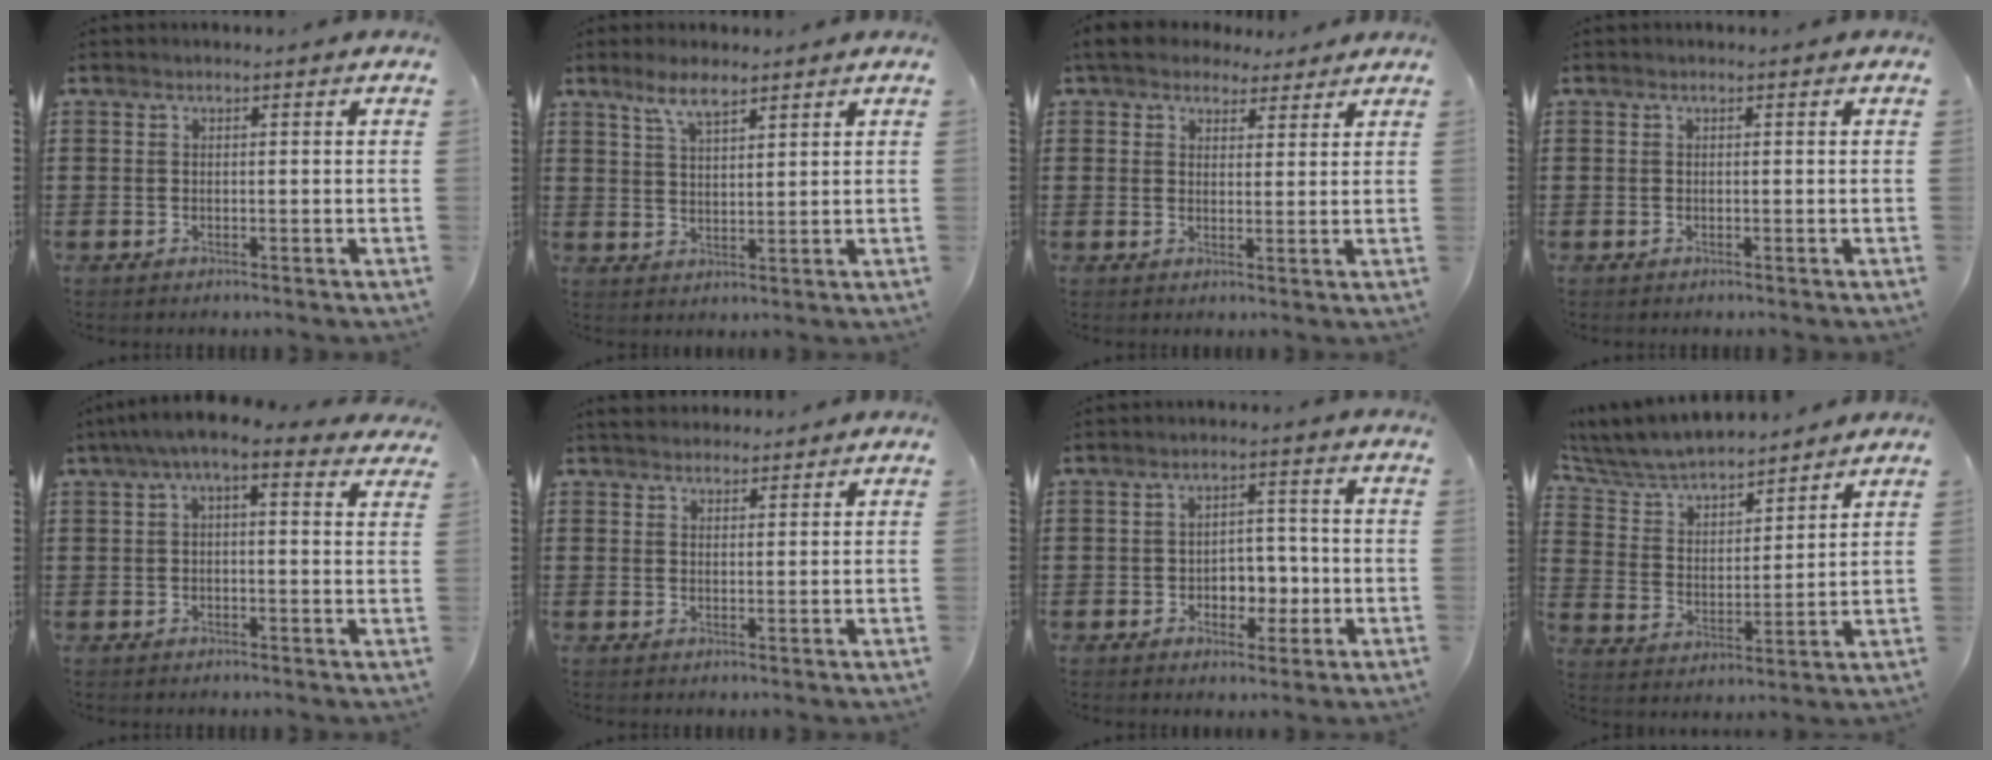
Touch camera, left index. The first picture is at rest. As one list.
[{"total": 4.9, "force": [3.6, 1.4, 3.0], "torque": [-0.068, 0.003, 0.065]}, {"total": 4.9, "force": [4.1, 2.3, 1.5], "torque": [-0.045, 0.004, 0.078]}, {"total": 0.0}, {"total": 4.7, "force": [2.4, 1.1, 3.9], "torque": [-0.080, 0.002, 0.039]}, {"total": 2.7, "force": [2.6, 0.9, 0.2], "torque": [-0.011, 0.001, 0.050]}, {"total": 4.4, "force": [-1.1, 3.4, 2.6], "torque": [-0.041, 0.002, -0.028]}, {"total": 6.7, "force": [6.4, 1.2, 1.7], "torque": [-0.065, -0.039, 0.109]}]